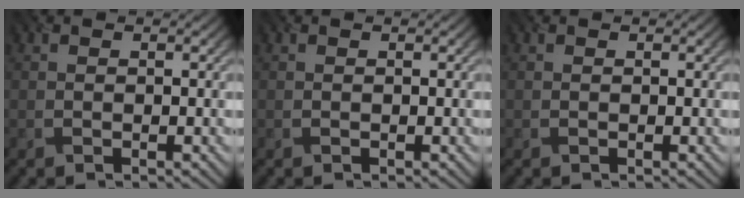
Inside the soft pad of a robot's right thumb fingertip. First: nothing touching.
{"total": 0.0}
{"total": 0.0}